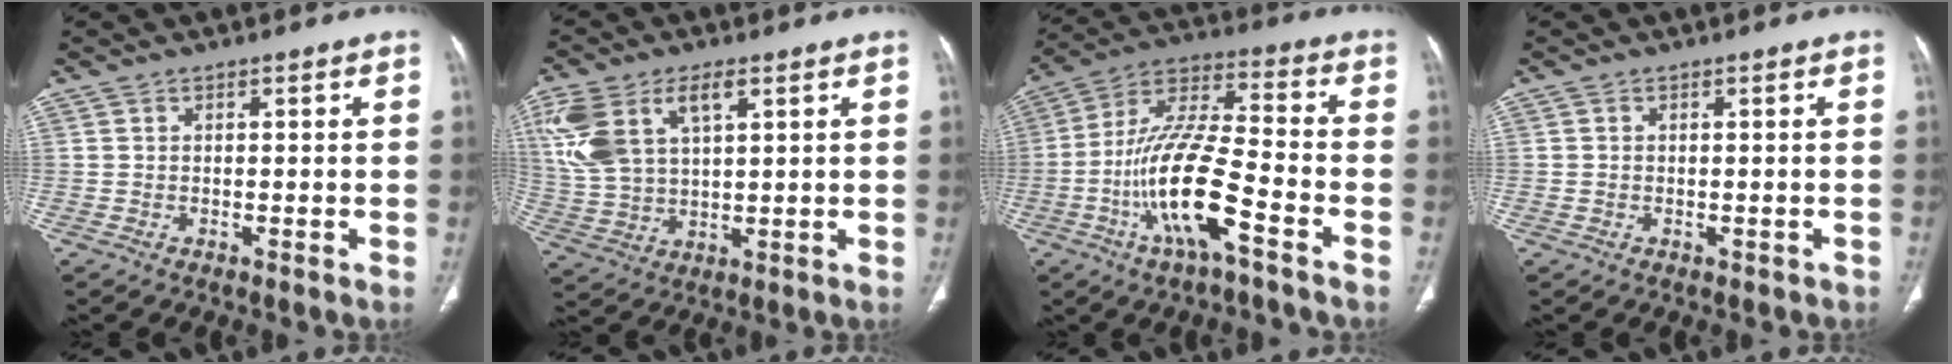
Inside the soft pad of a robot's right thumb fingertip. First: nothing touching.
{"total": 14.5, "force": [5.7, 7.8, 10.9], "torque": [-0.238, 0.002, 0.118]}
{"total": 16.6, "force": [-6.5, 4.1, 14.8], "torque": [-0.301, 0.038, -0.123]}
{"total": 1.1, "force": [-0.3, 1.0, 0.3], "torque": [-0.006, 0.008, 0.002]}